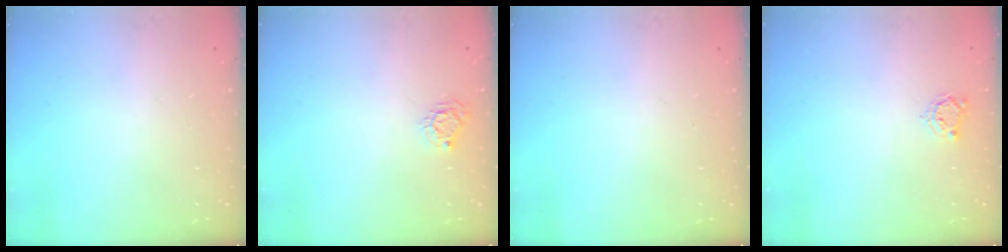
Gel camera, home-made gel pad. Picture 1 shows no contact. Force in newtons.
{"total": 5.1, "press": 5.0, "slide": 0.4}
{"total": 0.0}
{"total": 3.7, "press": 3.7, "slide": 0.4}